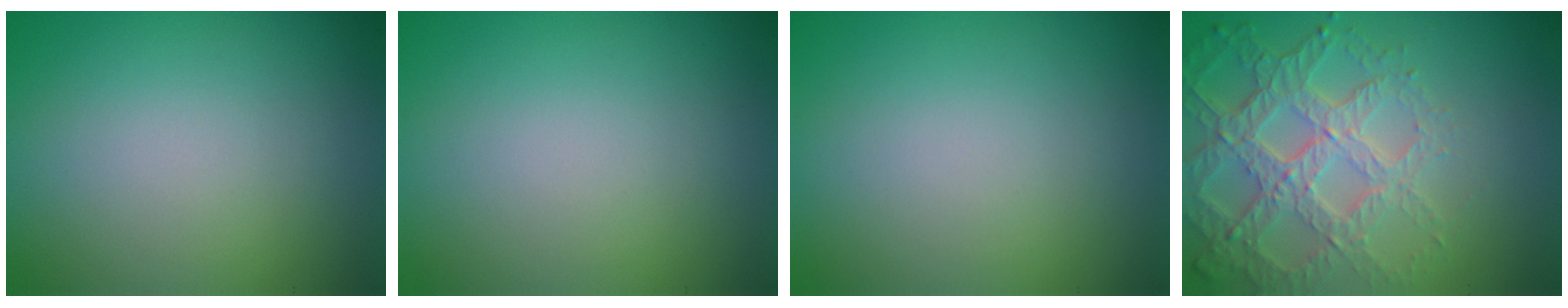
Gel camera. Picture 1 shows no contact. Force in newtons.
{"total": 0.0}
{"total": 0.0}
{"total": 6.3, "press": 4.8, "slide": 4.1}